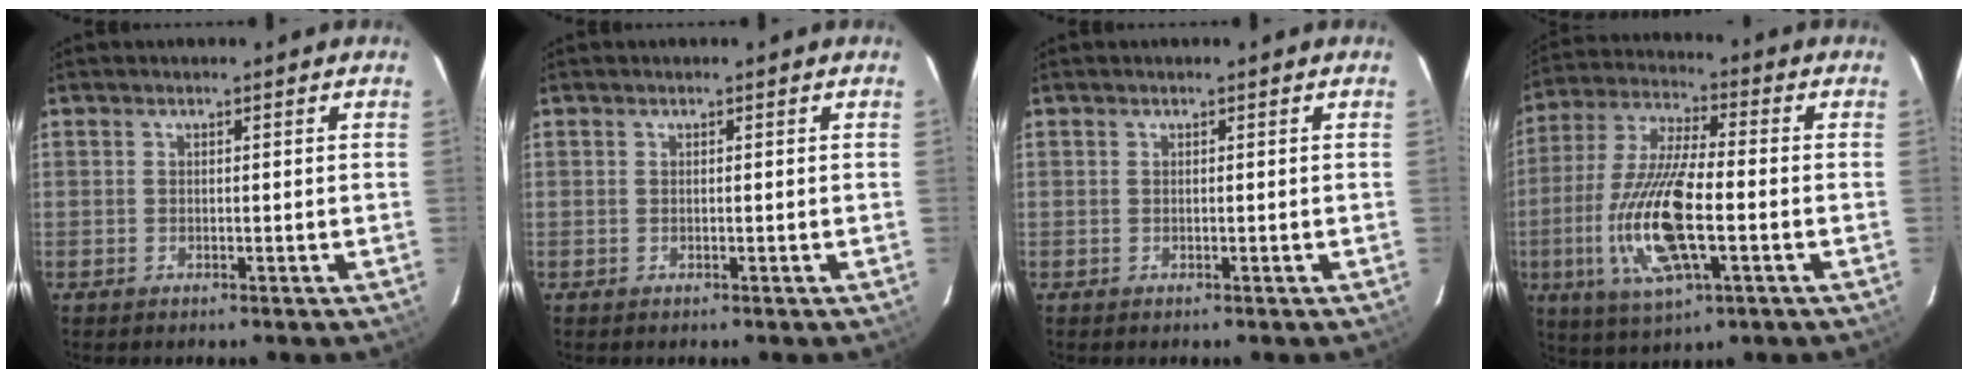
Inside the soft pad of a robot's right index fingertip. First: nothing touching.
{"total": 0.0}
{"total": 0.0}
{"total": 17.1, "force": [-4.1, 5.2, 15.8], "torque": [-0.333, -0.012, -0.078]}